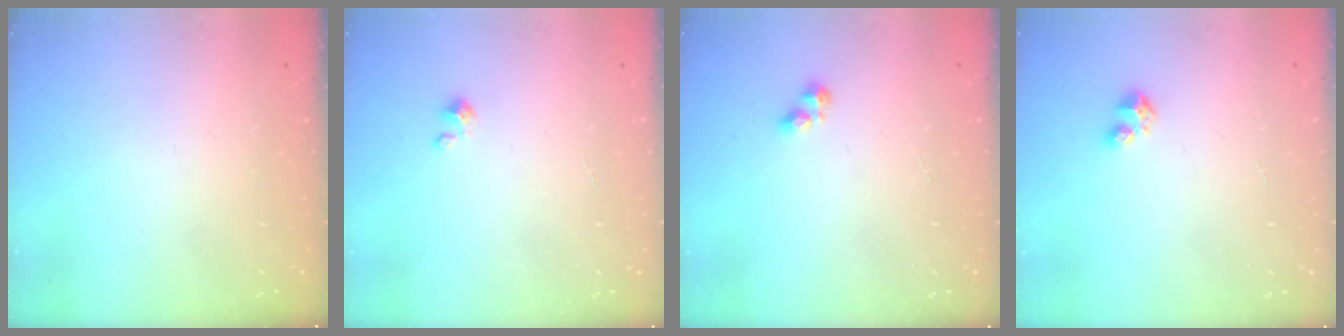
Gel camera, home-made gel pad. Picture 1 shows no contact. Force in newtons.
{"total": 1.3, "press": 1.3, "slide": 0.1}
{"total": 2.7, "press": 2.6, "slide": 0.5}
{"total": 2.9, "press": 2.9, "slide": 0.3}